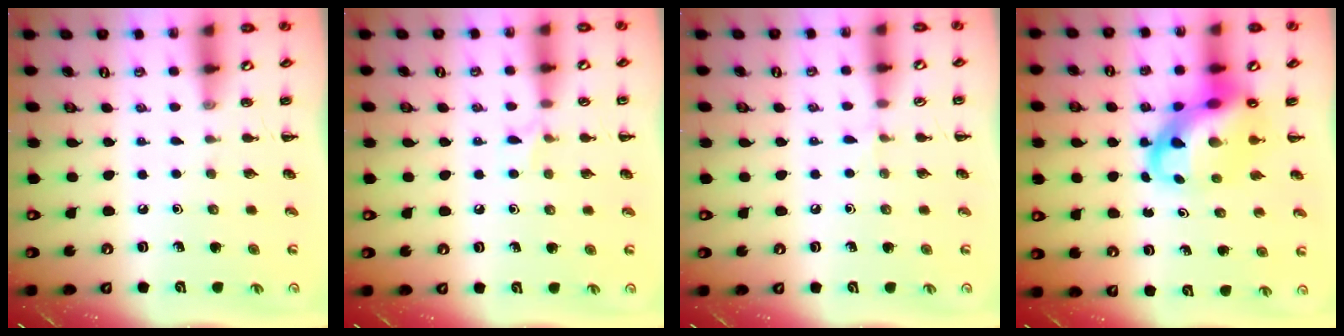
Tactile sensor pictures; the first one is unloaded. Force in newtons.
{"total": 4.5, "press": 4.3, "slide": 1.4}
{"total": 3.6, "press": 3.4, "slide": 1.3}
{"total": 11.1, "press": 10.7, "slide": 3.0}